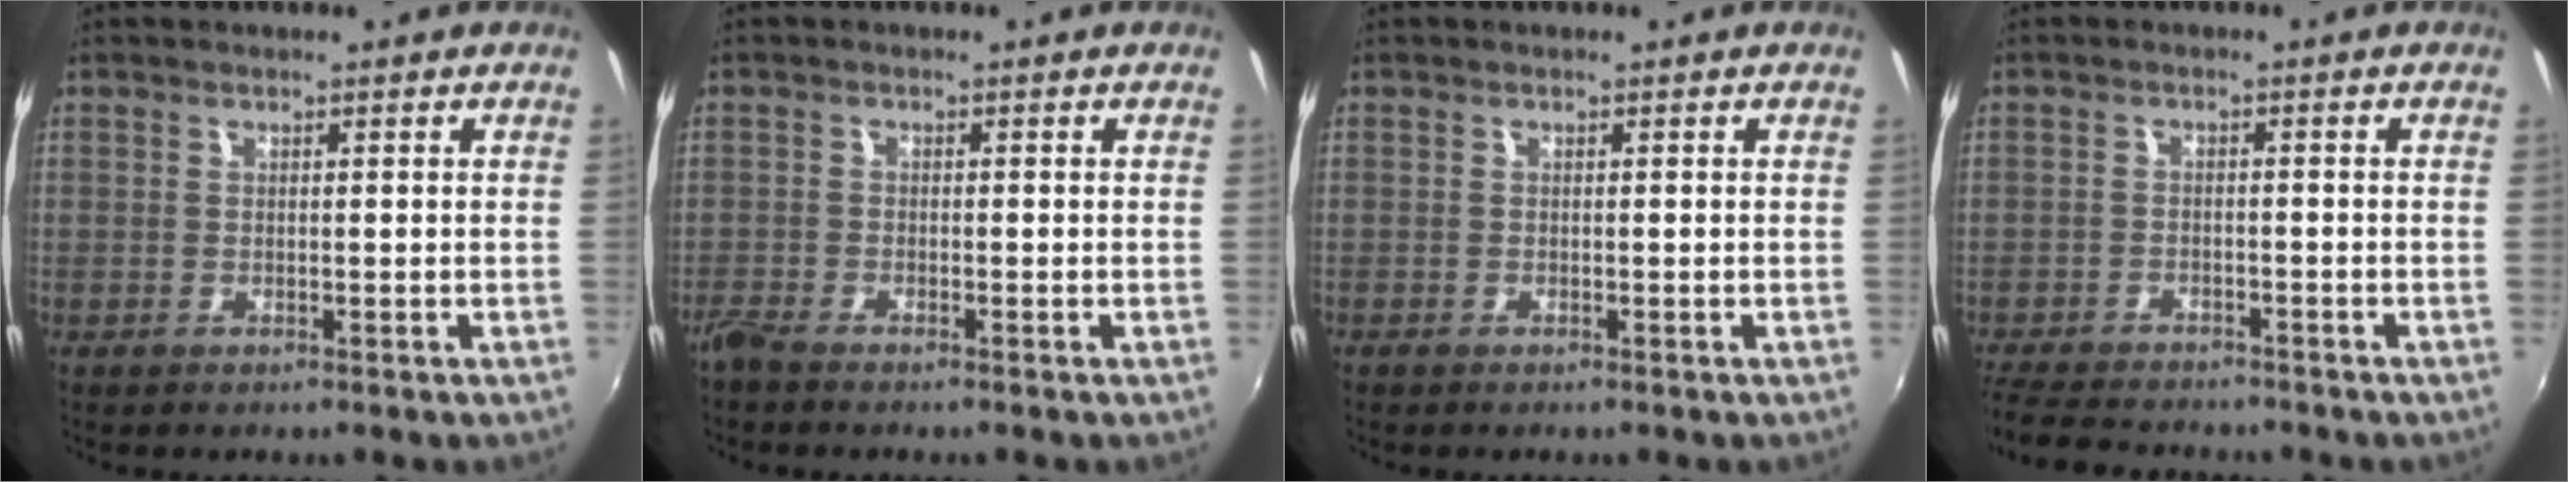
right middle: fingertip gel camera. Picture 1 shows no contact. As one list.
[{"total": 2.5, "force": [-2.3, 0.2, 1.0], "torque": [-0.030, -0.010, -0.047]}, {"total": 0.0}, {"total": 10.0, "force": [-9.0, 2.9, 3.4], "torque": [-0.097, -0.012, -0.147]}]